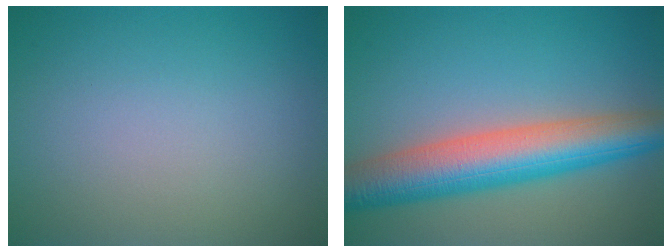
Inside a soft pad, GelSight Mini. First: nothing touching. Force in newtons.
{"total": 8.5, "press": 8.4, "slide": 0.4}